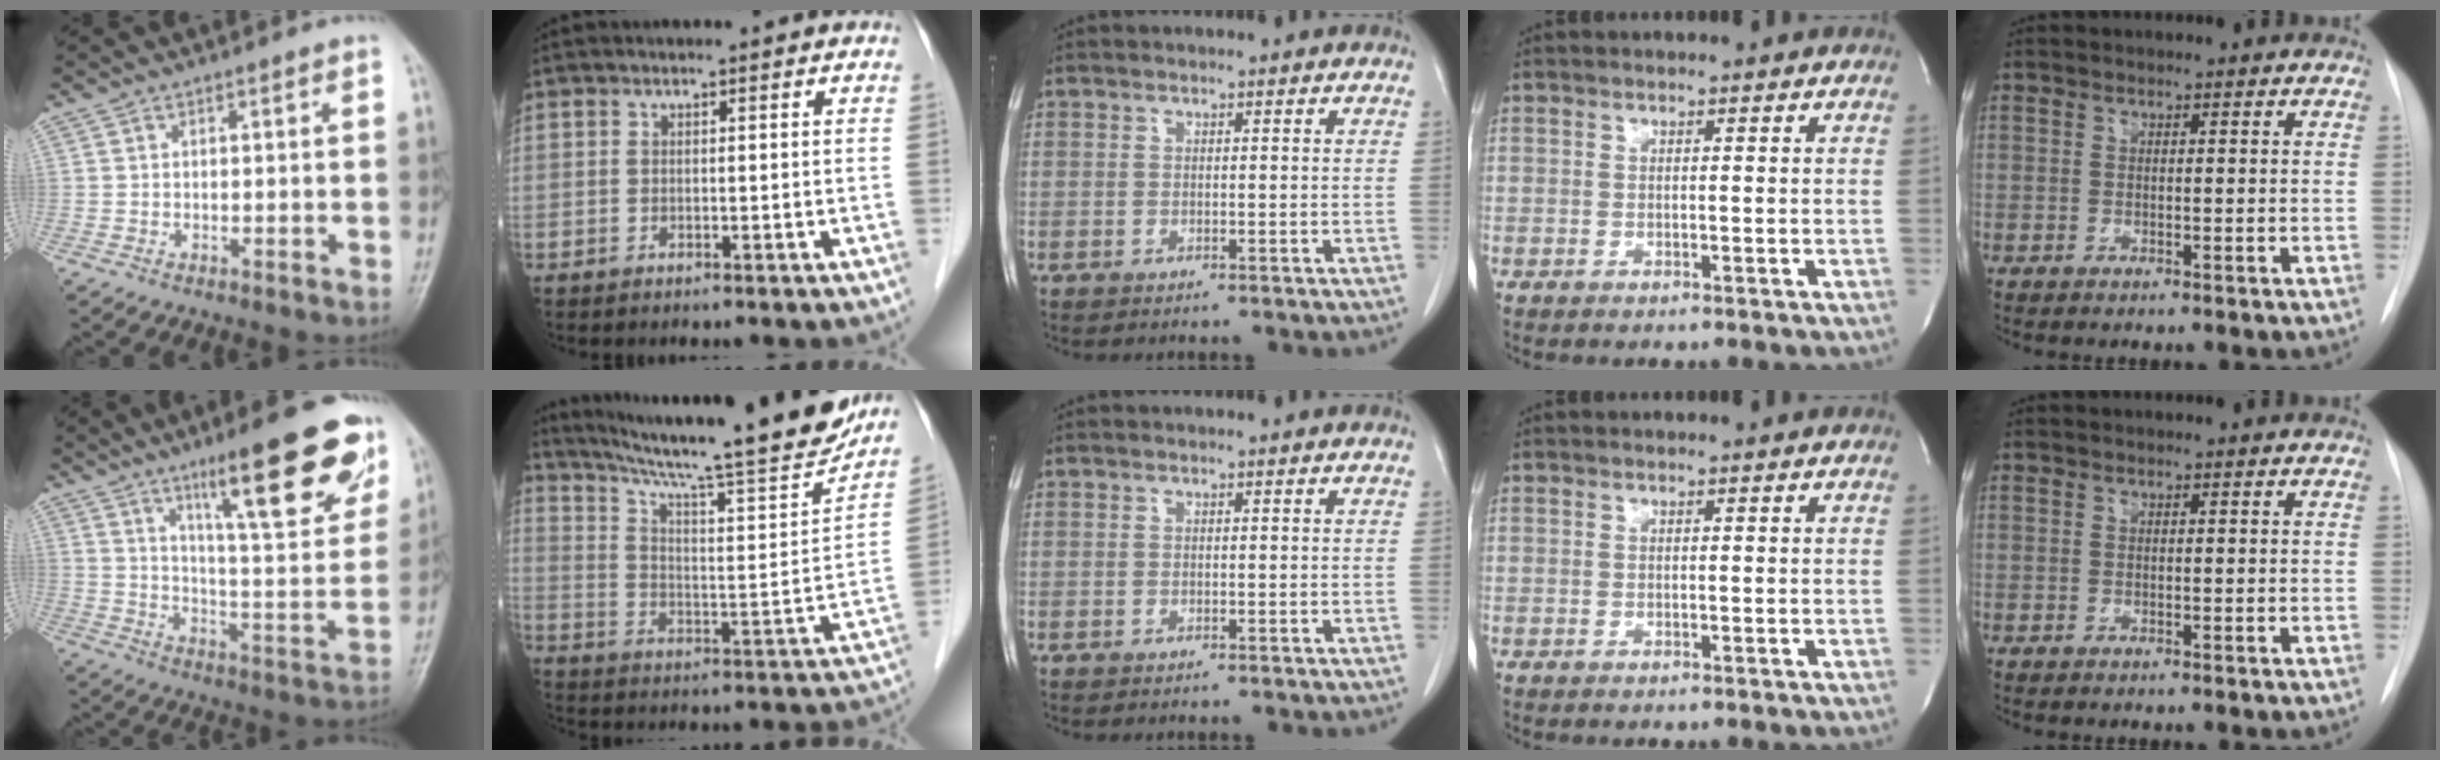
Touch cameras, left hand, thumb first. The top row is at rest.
{"thumb": {"total": 21.9, "force": [12.9, 4.6, 17.0], "torque": [-0.206, -0.052, 0.195]}, "index": {"total": 23.8, "force": [20.2, 0.7, 12.6], "torque": [-0.207, -0.029, 0.294]}}